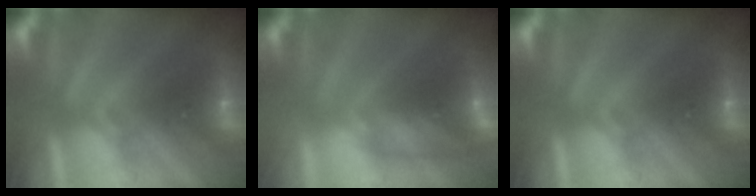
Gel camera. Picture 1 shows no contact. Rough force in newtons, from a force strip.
{"total": 4.7}
{"total": 0.0}